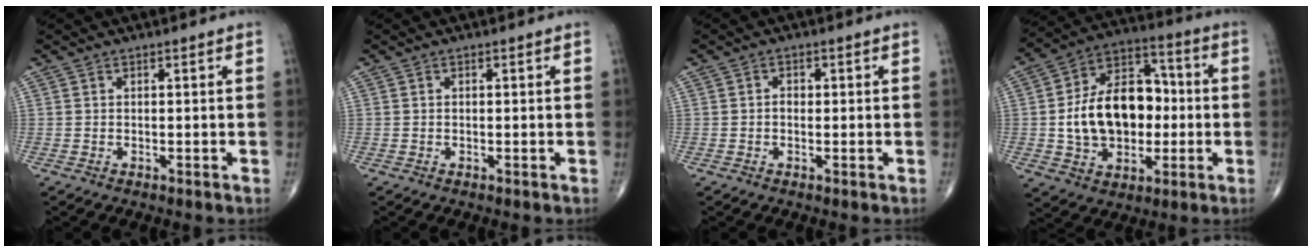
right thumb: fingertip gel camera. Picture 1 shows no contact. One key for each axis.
{"total": 0.0}
{"total": 1.4, "fx": -0.1, "fy": 1.1, "fz": 0.8, "tx": -0.006, "ty": 0.005, "tz": -0.004}
{"total": 18.8, "fx": -0.7, "fy": 13.0, "fz": 13.5, "tx": -0.190, "ty": 0.033, "tz": -0.007}